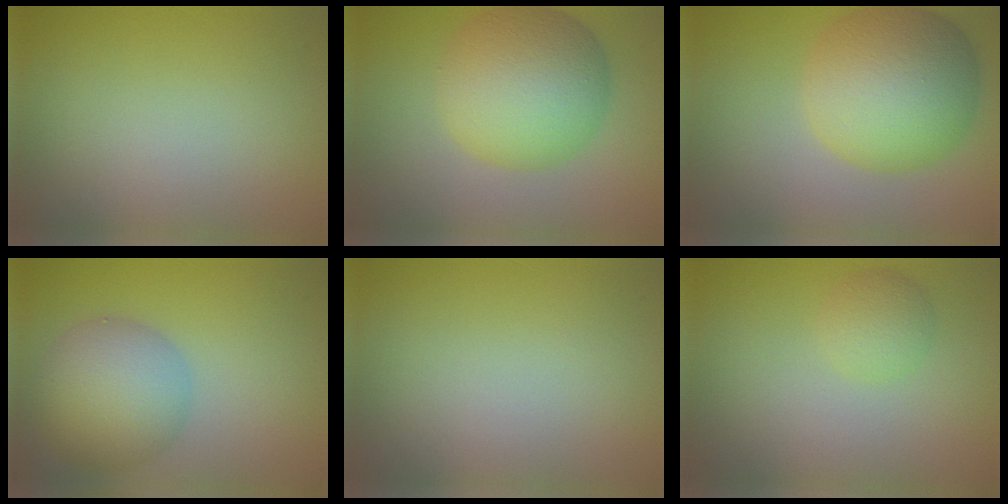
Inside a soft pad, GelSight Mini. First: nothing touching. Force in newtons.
{"total": 9.8, "press": 9.8, "slide": 0.2}
{"total": 10.4, "press": 10.4, "slide": 0.3}
{"total": 6.9, "press": 6.9, "slide": 0.3}
{"total": 0.0}
{"total": 2.1, "press": 2.1, "slide": 0.2}